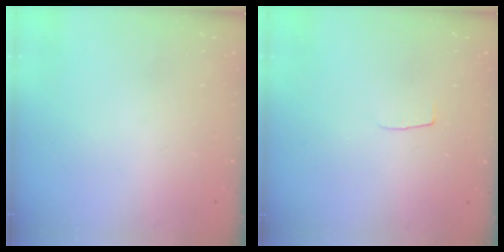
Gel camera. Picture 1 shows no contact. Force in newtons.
{"total": 3.7, "press": 3.7, "slide": 0.3}